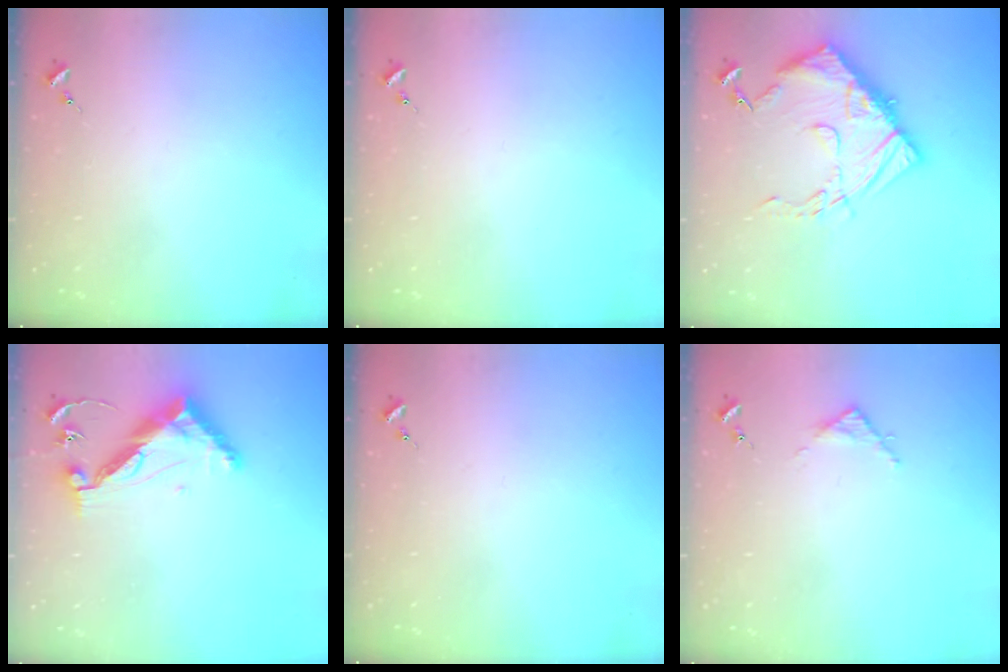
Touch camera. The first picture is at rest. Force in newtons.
{"total": 0.0}
{"total": 15.2, "press": 15.1, "slide": 1.4}
{"total": 13.0, "press": 13.0, "slide": 0.6}
{"total": 0.0}
{"total": 2.8, "press": 2.8, "slide": 0.4}